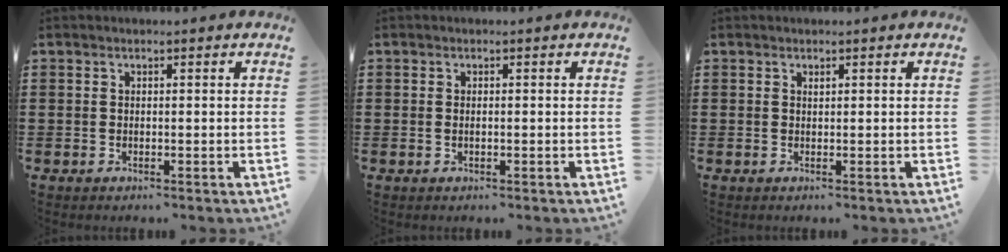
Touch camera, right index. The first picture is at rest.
{"total": 0.0}
{"total": 0.0}